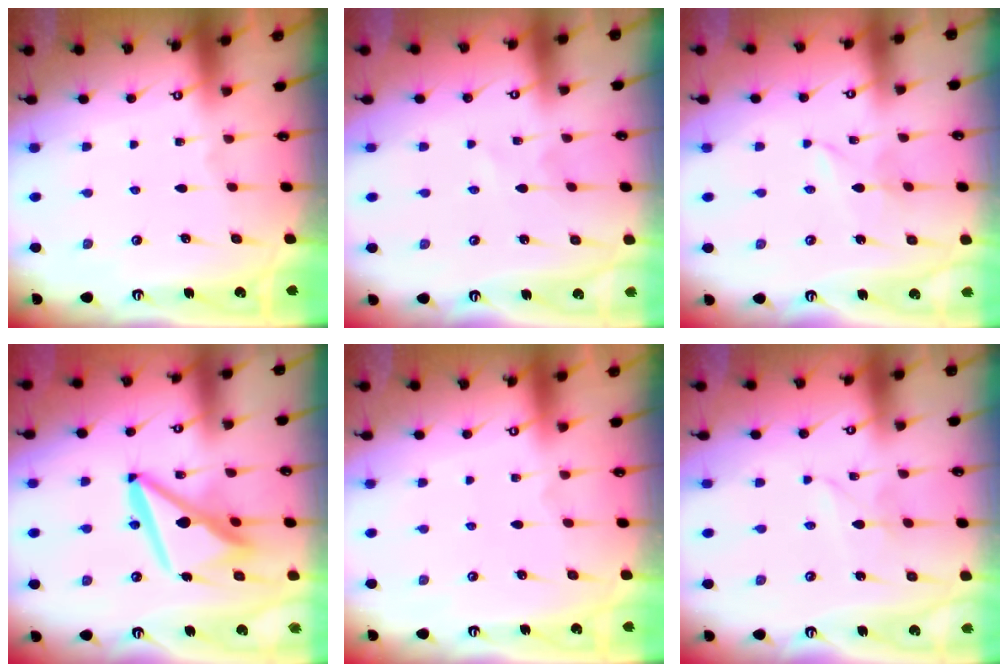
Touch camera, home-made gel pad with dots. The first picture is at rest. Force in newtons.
{"total": 1.2, "press": 1.2, "slide": 0.2}
{"total": 1.9, "press": 1.9, "slide": 0.2}
{"total": 13.0, "press": 12.9, "slide": 1.7}
{"total": 0.0}
{"total": 2.7, "press": 2.7, "slide": 0.3}